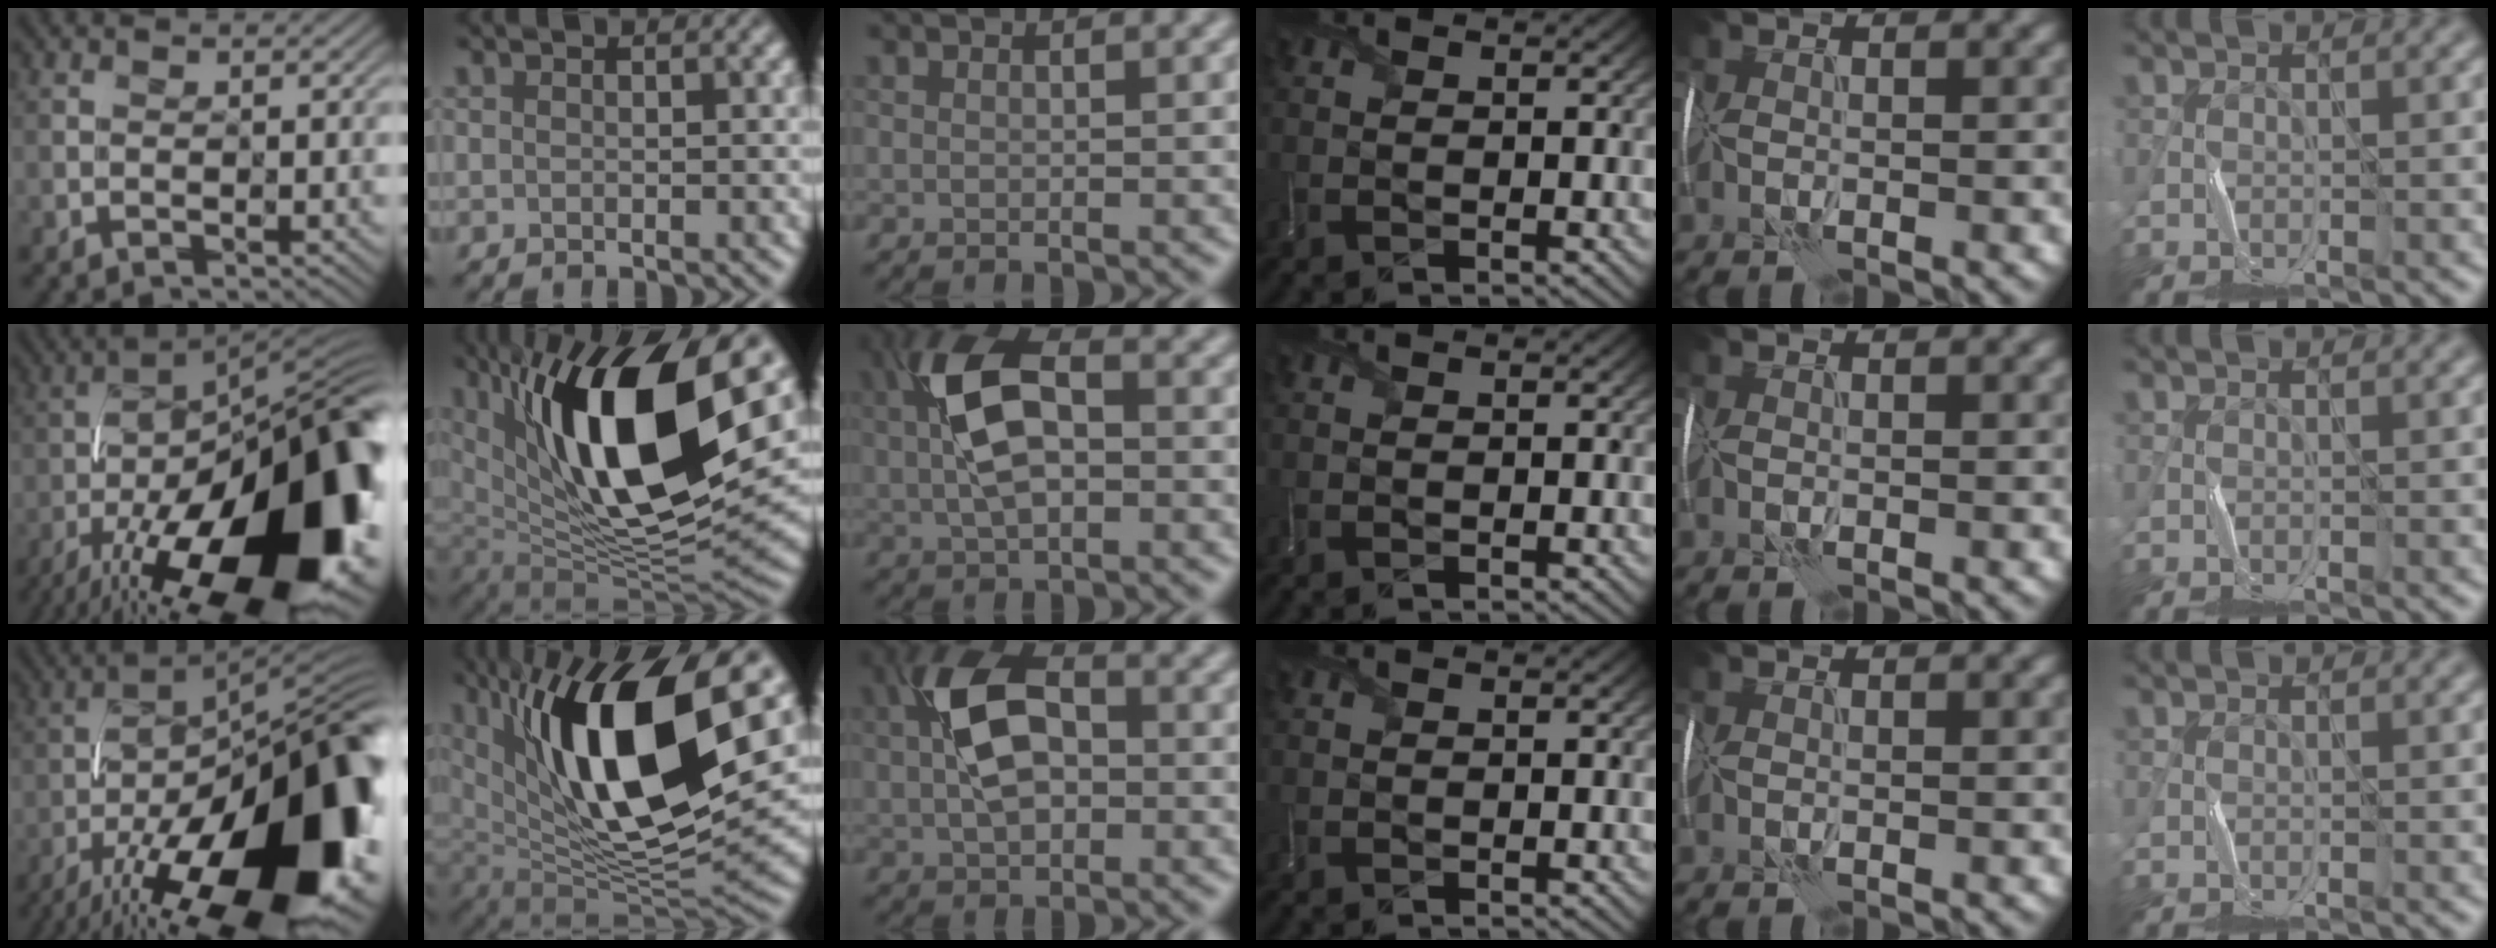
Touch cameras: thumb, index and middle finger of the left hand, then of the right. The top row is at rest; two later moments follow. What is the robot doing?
{"motion": "wrap", "object": "ribbon"}